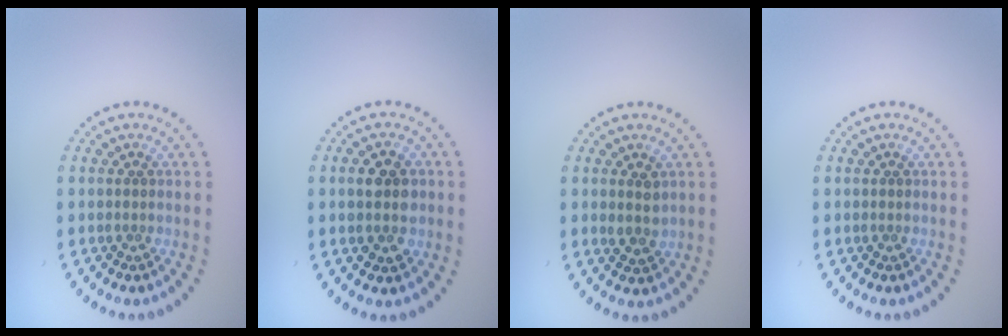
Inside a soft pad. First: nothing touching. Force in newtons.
{"total": 3.8, "press": 3.8, "slide": 0.2}
{"total": 1.8, "press": 1.7, "slide": 0.8}
{"total": 0.0}